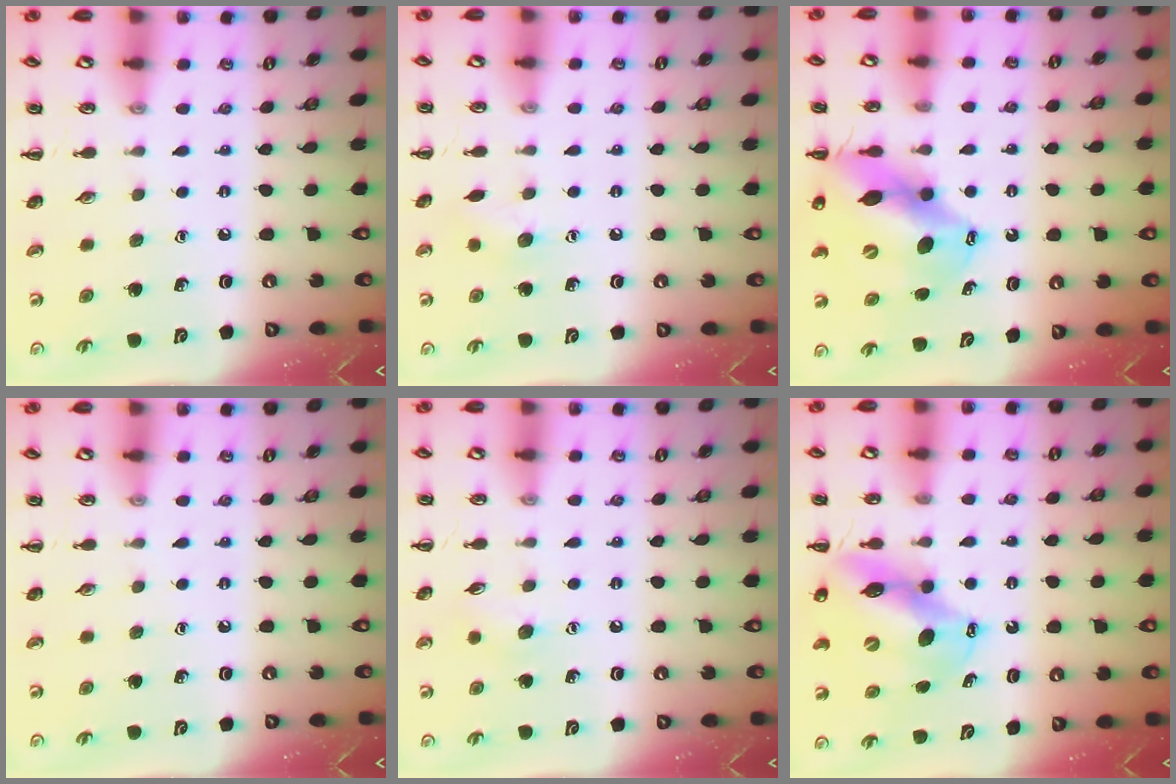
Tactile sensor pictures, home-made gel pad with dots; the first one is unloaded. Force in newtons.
{"total": 5.8, "press": 5.6, "slide": 1.3}
{"total": 14.4, "press": 13.8, "slide": 4.2}
{"total": 0.0}
{"total": 5.8, "press": 5.6, "slide": 1.4}
{"total": 11.6, "press": 11.2, "slide": 3.1}